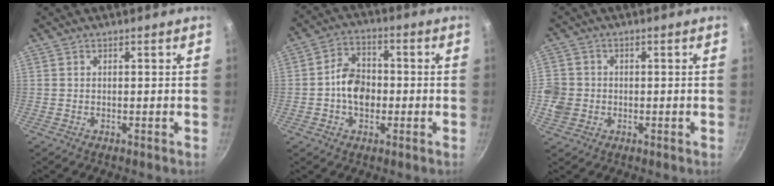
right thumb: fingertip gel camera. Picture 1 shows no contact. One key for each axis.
{"total": 8.4, "fx": -1.2, "fy": 6.1, "fz": 5.7, "tx": -0.076, "ty": 0.021, "tz": -0.031}
{"total": 5.7, "fx": -0.9, "fy": 5.2, "fz": 2.3, "tx": -0.040, "ty": 0.009, "tz": -0.017}